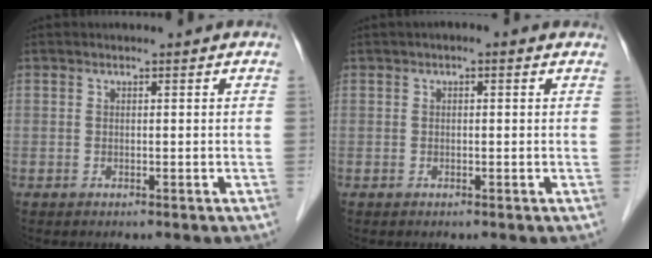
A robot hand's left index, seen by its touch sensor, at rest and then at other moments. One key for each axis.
{"total": 1.4, "fx": 0.7, "fy": 0.5, "fz": 1.0, "tx": -0.018, "ty": 0.016, "tz": 0.003}